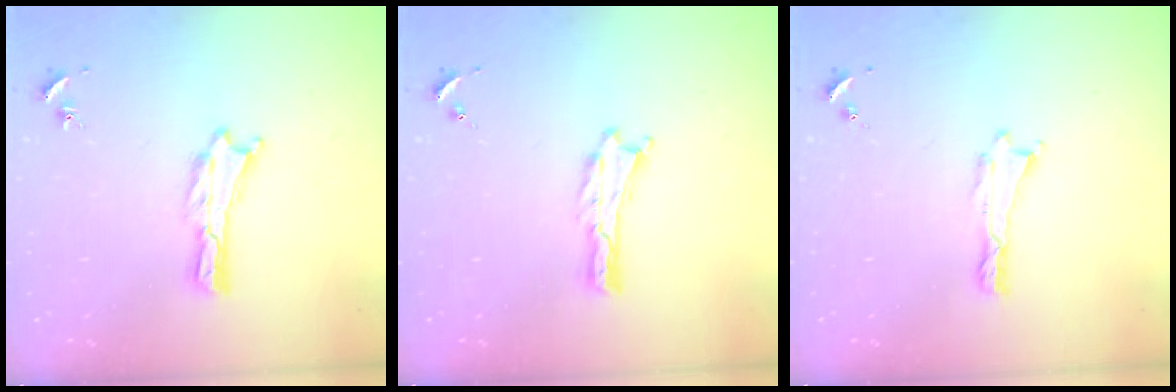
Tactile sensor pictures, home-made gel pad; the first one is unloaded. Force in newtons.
{"total": 0.0}
{"total": 0.0}